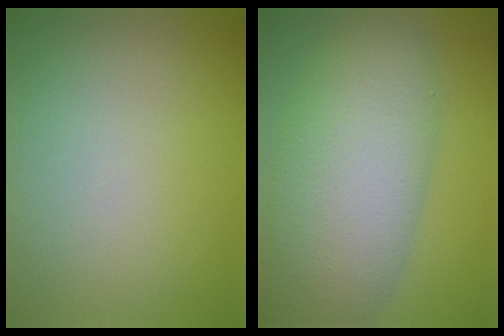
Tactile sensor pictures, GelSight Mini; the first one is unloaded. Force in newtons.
{"total": 10.0, "press": 10.0, "slide": 0.3}